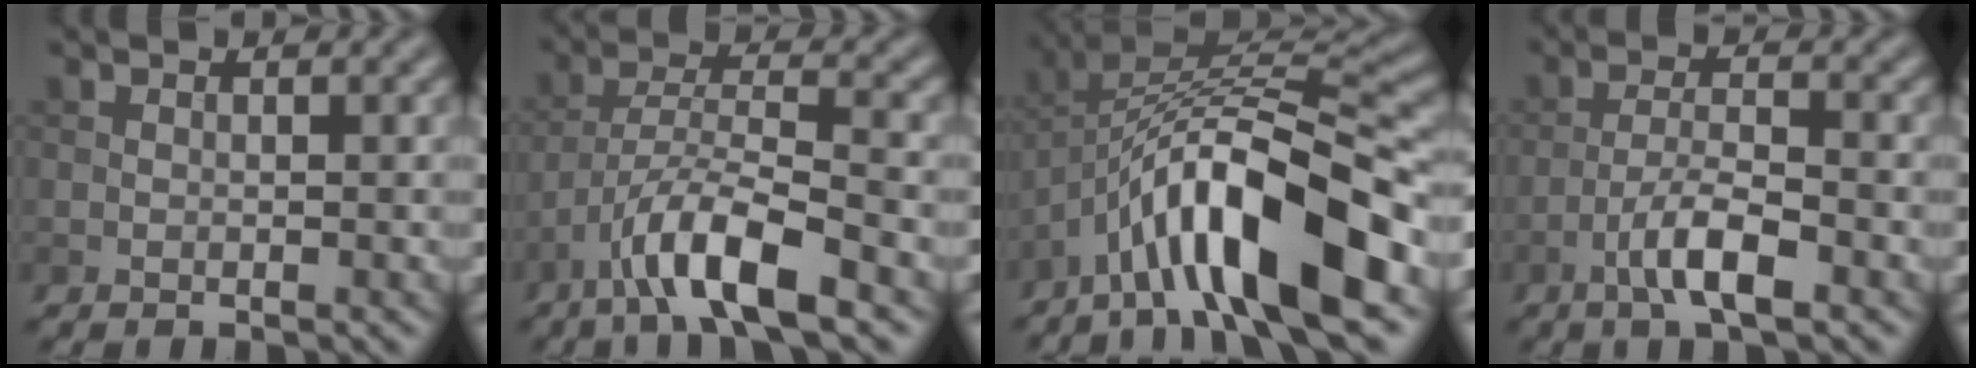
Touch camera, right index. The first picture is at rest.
{"total": 7.1, "force": [-4.4, 1.5, 5.3], "torque": [-0.094, 0.008, -0.085]}
{"total": 12.2, "force": [-5.9, 3.2, 10.2], "torque": [-0.170, 0.018, -0.104]}
{"total": 4.6, "force": [-2.4, 1.0, 3.8], "torque": [-0.071, 0.007, -0.049]}